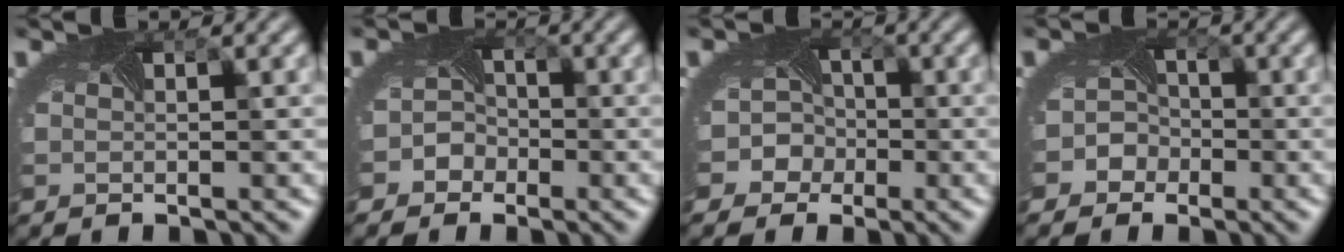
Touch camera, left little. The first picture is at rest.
{"total": 2.8, "force": [-1.5, 2.2, 0.5], "torque": [0.010, 0.000, -0.030]}
{"total": 6.3, "force": [-2.0, 5.6, 1.8], "torque": [-0.017, 0.006, -0.063]}
{"total": 3.6, "force": [-1.8, 3.1, 0.6], "torque": [0.014, 0.004, -0.033]}